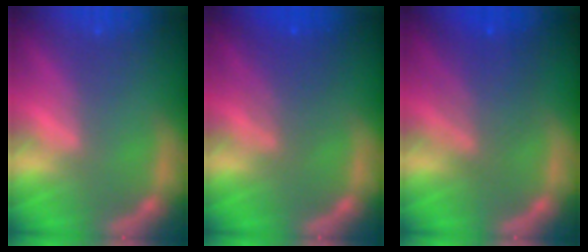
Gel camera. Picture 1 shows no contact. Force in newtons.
{"total": 3.6}
{"total": 5.0}